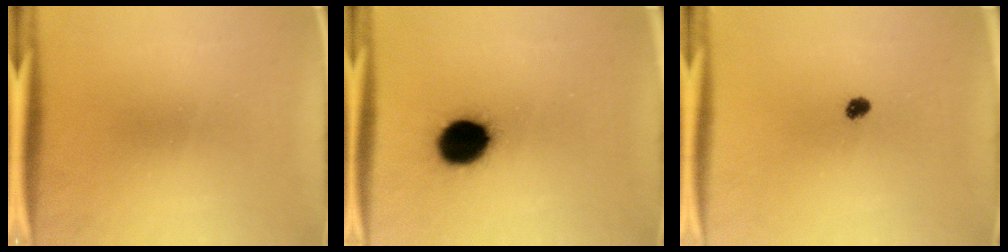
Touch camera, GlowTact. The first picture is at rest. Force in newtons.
{"total": 14.3}
{"total": 1.9}